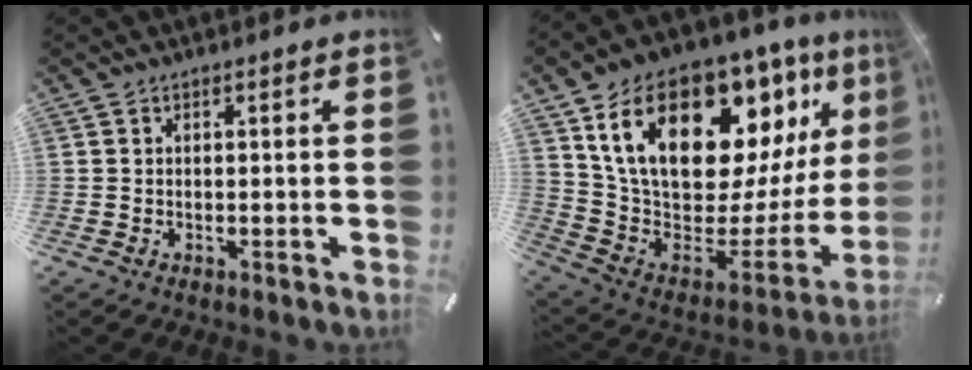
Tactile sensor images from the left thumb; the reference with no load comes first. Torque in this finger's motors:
{"motor_torque": [2.82, 2.18, 2.01, -0.76, 0.80]}